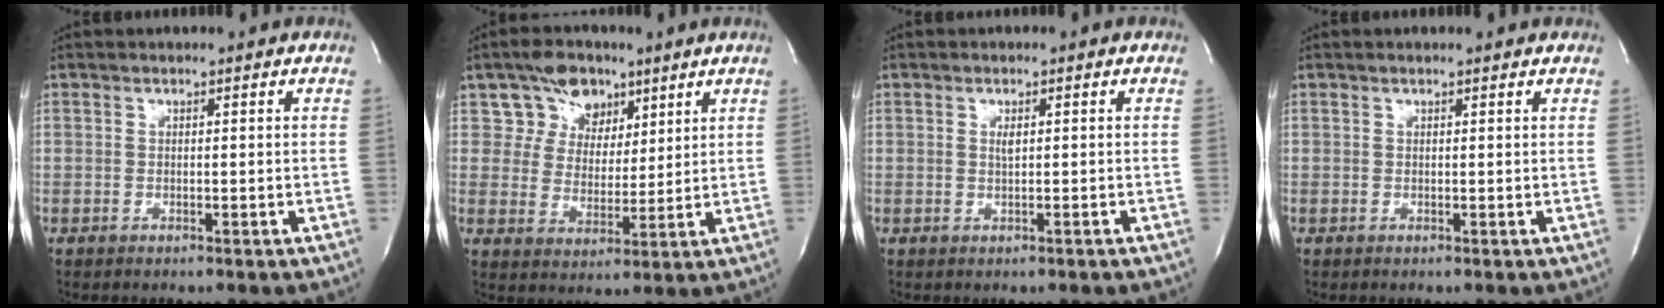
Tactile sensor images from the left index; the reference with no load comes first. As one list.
[{"total": 7.2, "force": [4.5, 5.2, 2.2], "torque": [-0.036, 0.014, 0.084]}, {"total": 1.0, "force": [0.0, 0.1, 1.0], "torque": [-0.020, -0.002, 0.002]}, {"total": 1.2, "force": [1.1, 0.1, 0.4], "torque": [-0.013, 0.009, 0.012]}]